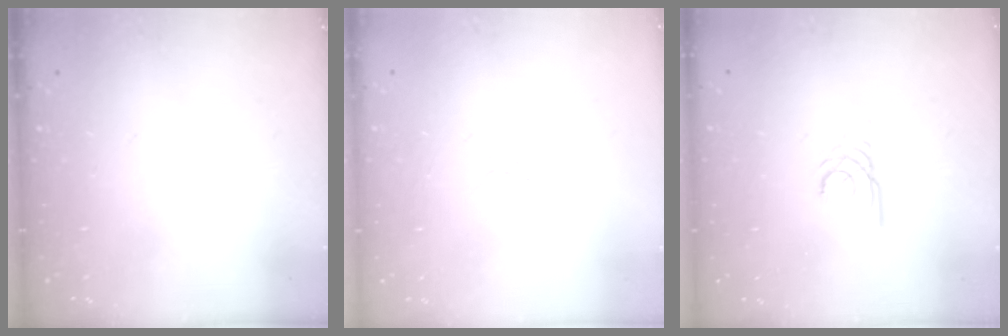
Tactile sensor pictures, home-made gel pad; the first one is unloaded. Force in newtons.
{"total": 2.3, "press": 2.2, "slide": 0.3}
{"total": 1.3, "press": 1.3, "slide": 0.2}